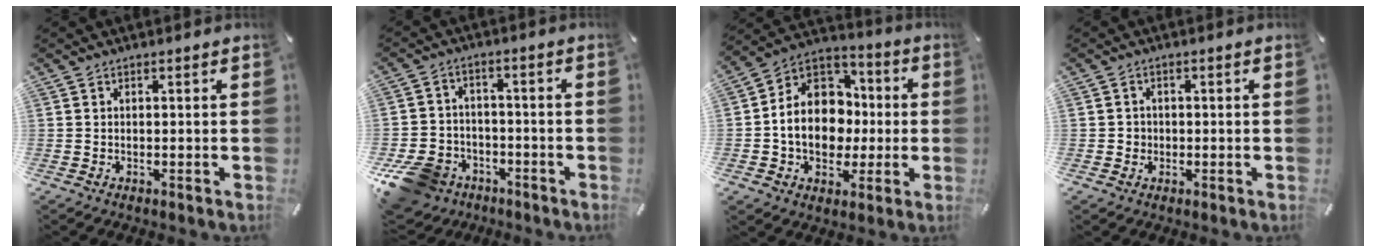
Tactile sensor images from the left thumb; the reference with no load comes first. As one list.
[{"total": 11.4, "force": [-6.6, 8.5, 3.8], "torque": [-0.089, 0.050, -0.115]}, {"total": 15.1, "force": [-1.6, 12.8, 7.8], "torque": [-0.152, 0.006, -0.025]}, {"total": 2.1, "force": [-0.3, 2.0, 0.4], "torque": [-0.008, 0.007, -0.010]}]